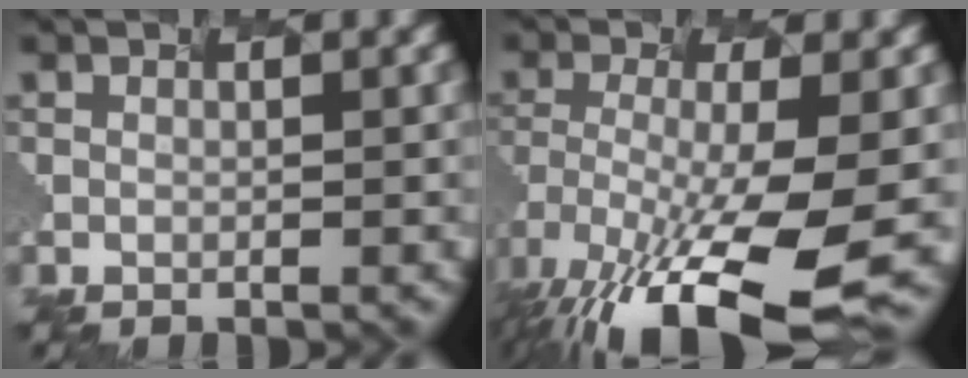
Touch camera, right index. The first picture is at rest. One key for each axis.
{"total": 11.9, "fx": -7.8, "fy": 1.8, "fz": 8.8, "tx": -0.201, "ty": -0.038, "tz": -0.089}